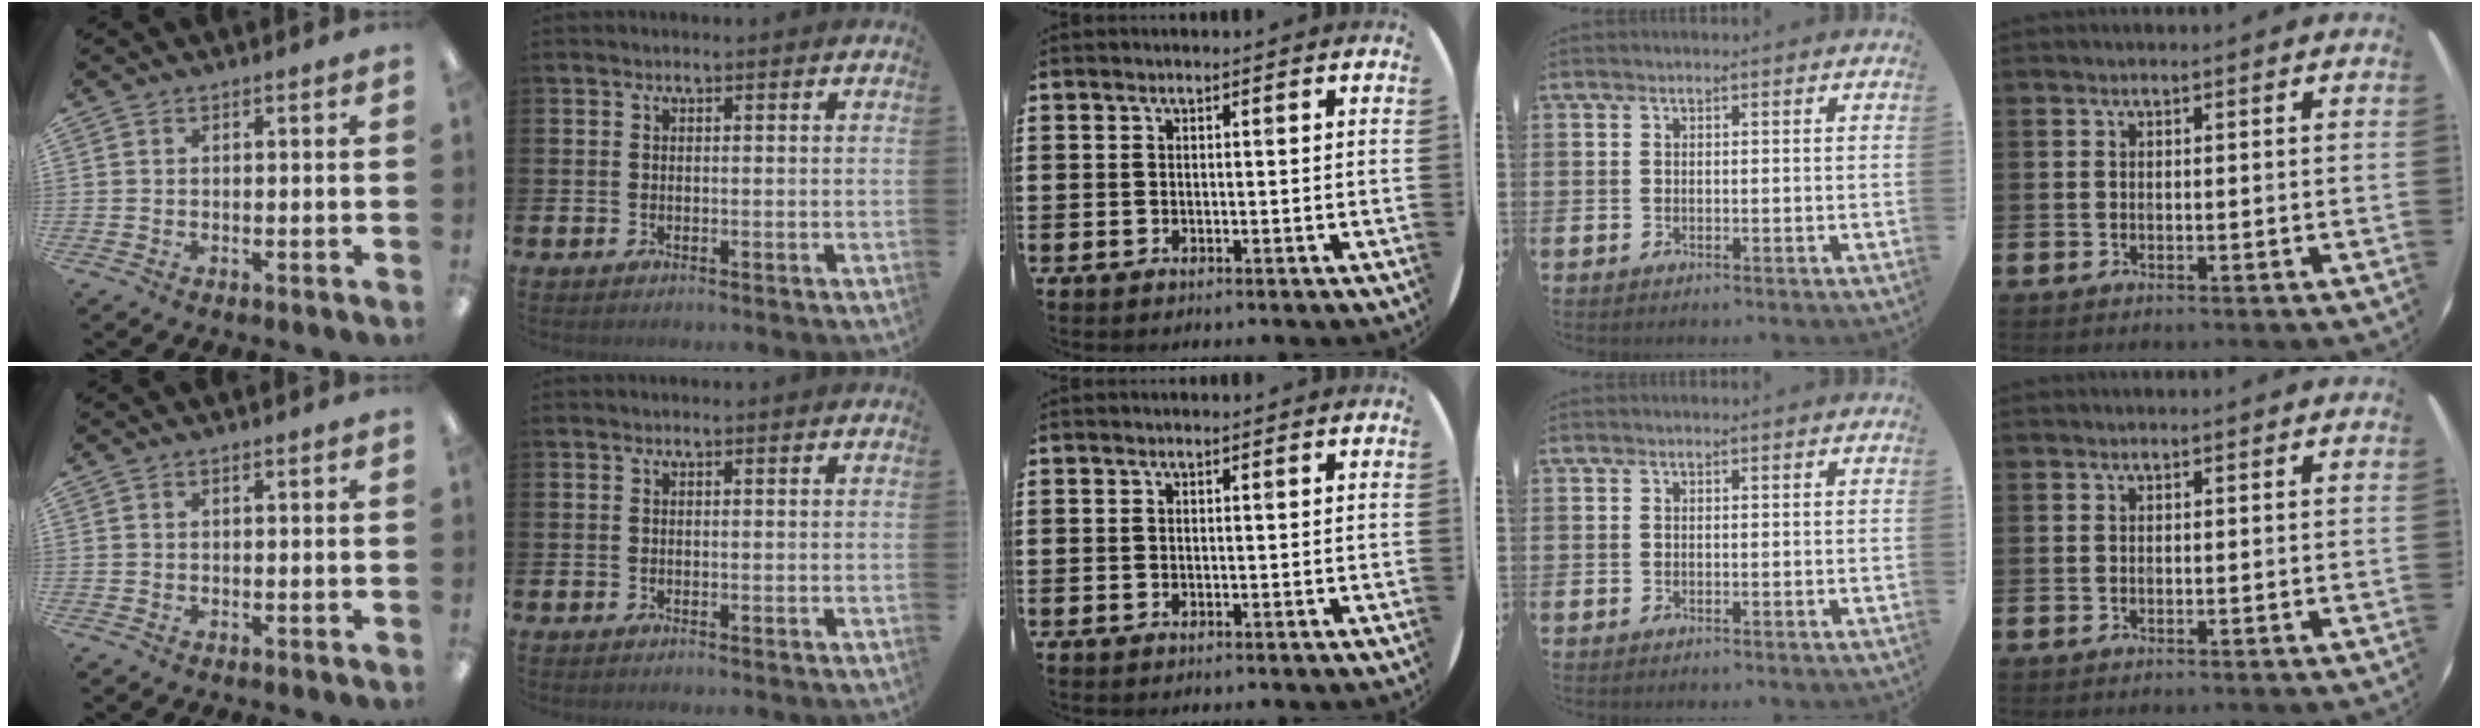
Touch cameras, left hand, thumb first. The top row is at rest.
{}